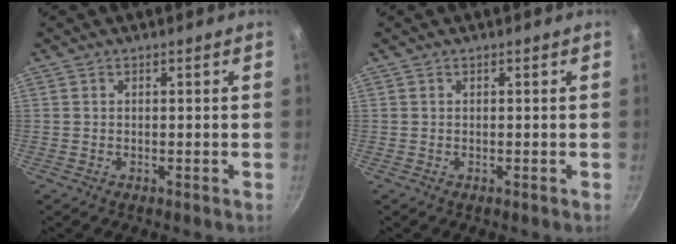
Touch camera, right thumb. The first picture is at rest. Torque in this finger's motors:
{"motor_torque": [-0.01, 0.00, -0.03, 0.00, 0.01]}